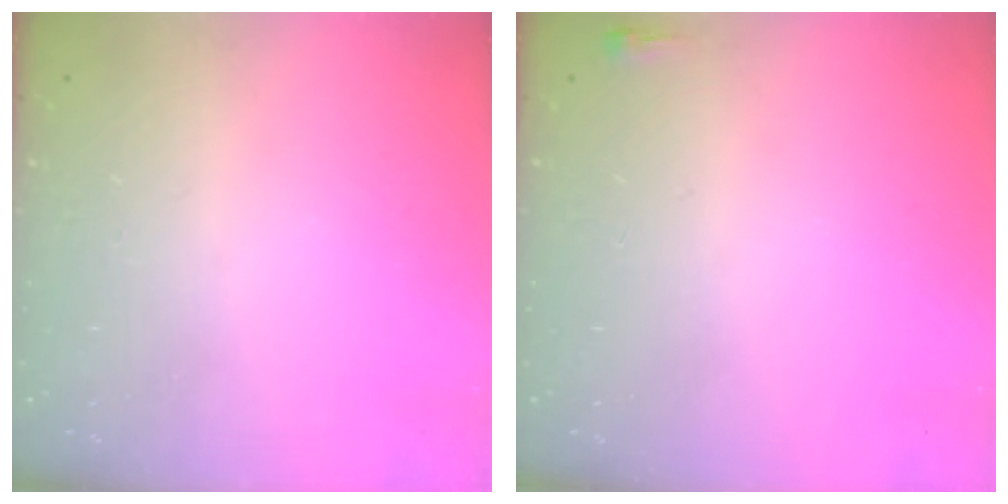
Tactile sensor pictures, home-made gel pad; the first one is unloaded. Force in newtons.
{"total": 2.0, "press": 2.0, "slide": 0.5}